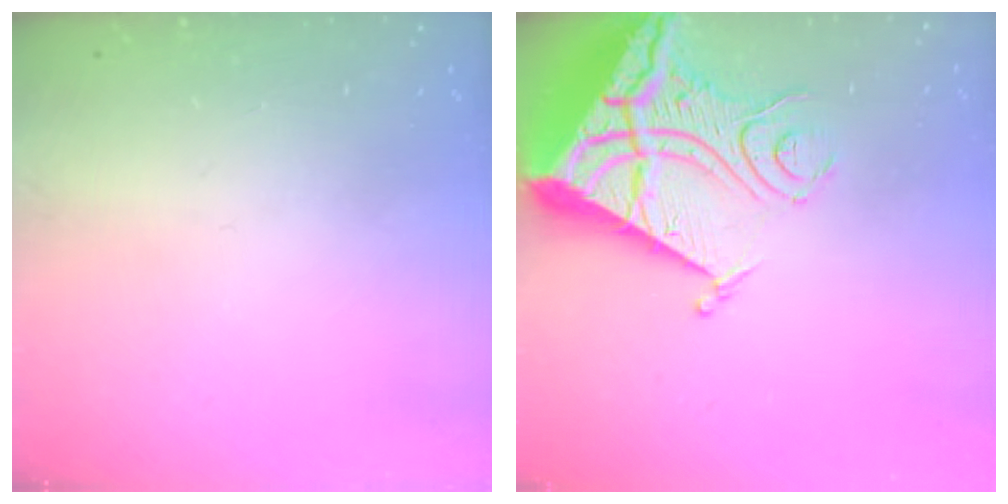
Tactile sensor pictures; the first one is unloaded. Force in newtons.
{"total": 16.7, "press": 16.6, "slide": 2.2}